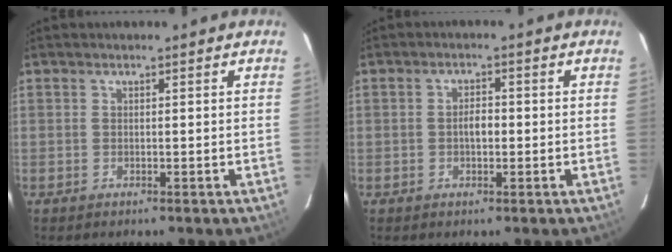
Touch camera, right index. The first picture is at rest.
{"total": 2.4, "force": [-0.4, 1.3, 2.0], "torque": [-0.036, 0.007, -0.007]}